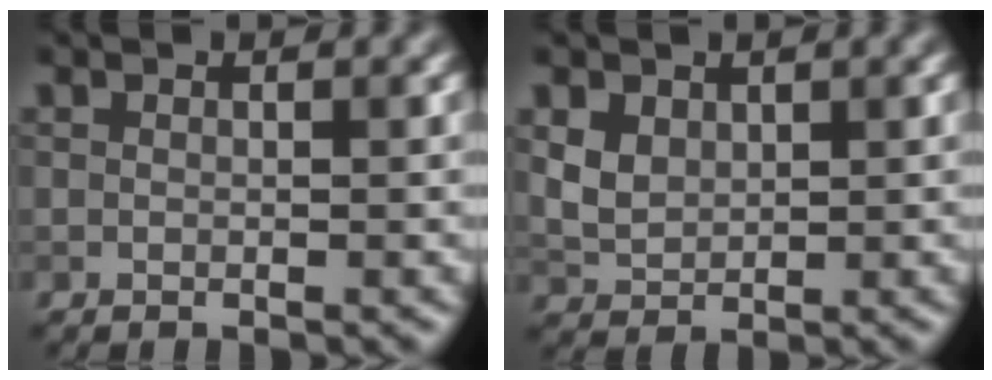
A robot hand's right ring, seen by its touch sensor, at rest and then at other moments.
{"total": 2.6, "force": [1.1, 2.0, 1.4], "torque": [-0.036, -0.003, 0.023]}